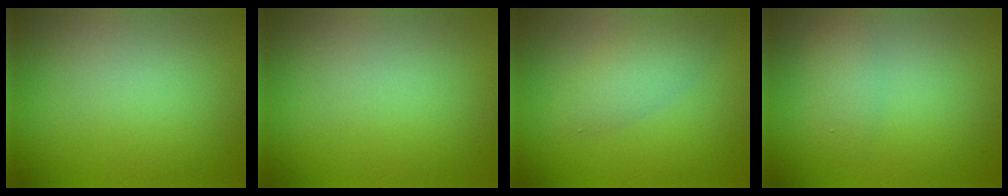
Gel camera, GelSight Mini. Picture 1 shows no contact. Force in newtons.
{"total": 0.0}
{"total": 2.8, "press": 2.8, "slide": 0.0}
{"total": 1.9, "press": 1.9, "slide": 0.1}